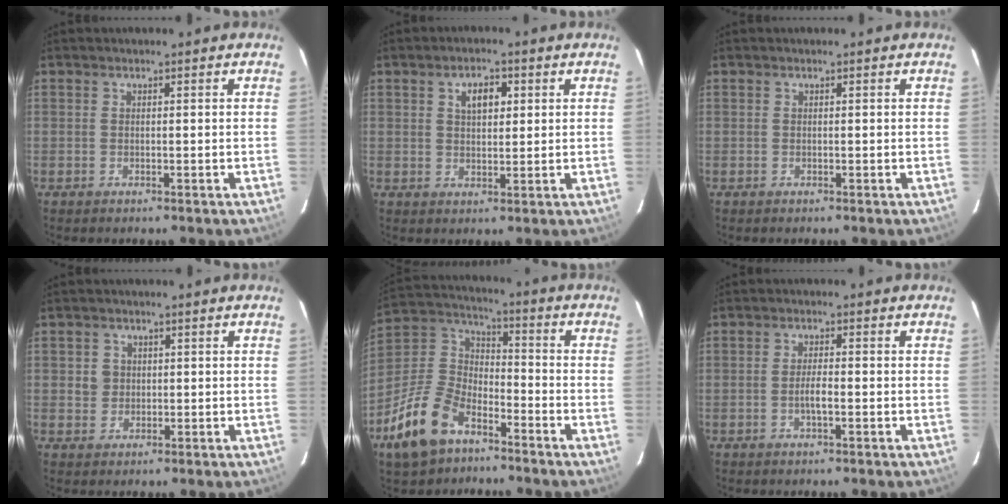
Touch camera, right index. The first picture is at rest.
{"total": 4.4, "force": [1.6, 2.5, 3.3], "torque": [-0.054, 0.011, 0.029]}
{"total": 0.0}
{"total": 2.6, "force": [0.2, 2.6, 0.4], "torque": [0.000, 0.008, 0.002]}
{"total": 16.4, "force": [-10.1, 9.0, 9.4], "torque": [-0.214, 0.010, -0.187]}
{"total": 2.7, "force": [-0.9, 0.5, 2.5], "torque": [-0.047, 0.001, -0.017]}